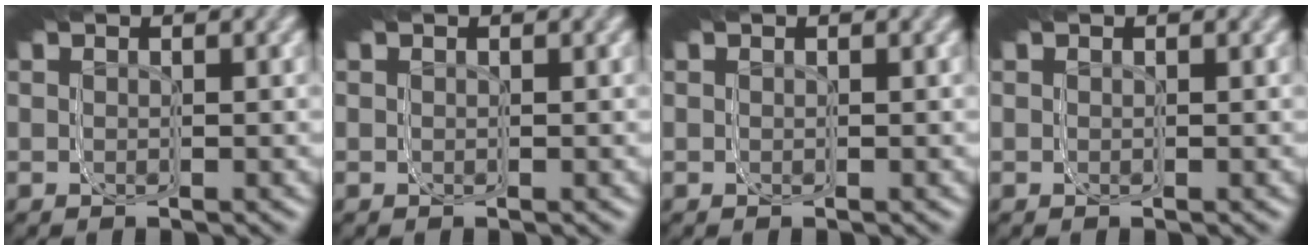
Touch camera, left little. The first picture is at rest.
{"total": 0.0}
{"total": 0.0}
{"total": 0.0}